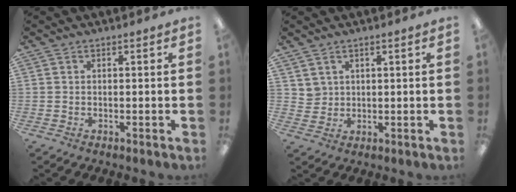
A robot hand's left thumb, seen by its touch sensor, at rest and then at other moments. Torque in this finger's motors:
{"motor_torque": [-0.09, 0.00, -0.05, 0.20, 0.00]}